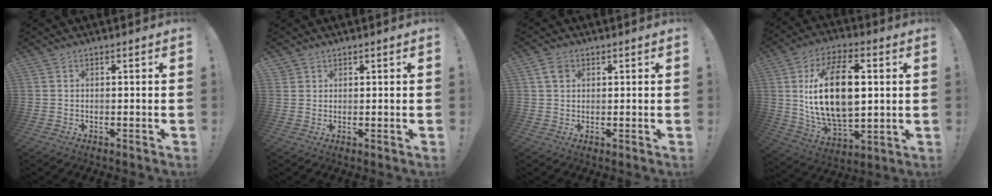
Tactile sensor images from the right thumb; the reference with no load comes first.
{"total": 1.7, "force": [1.3, 1.2, 0.1], "torque": [-0.001, -0.005, 0.024]}
{"total": 3.5, "force": [1.4, 2.6, 1.9], "torque": [-0.028, 0.003, 0.026]}
{"total": 22.1, "force": [3.3, 12.0, 18.3], "torque": [-0.325, -0.007, 0.053]}